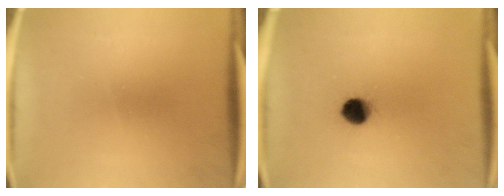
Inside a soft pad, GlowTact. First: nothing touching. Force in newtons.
{"total": 6.2}